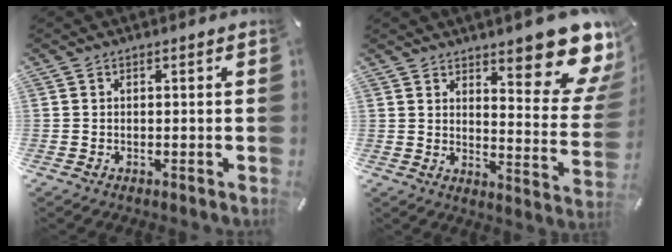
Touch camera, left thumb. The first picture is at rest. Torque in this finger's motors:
{"motor_torque": [2.64, 2.37, 1.39, -1.38, 0.34]}